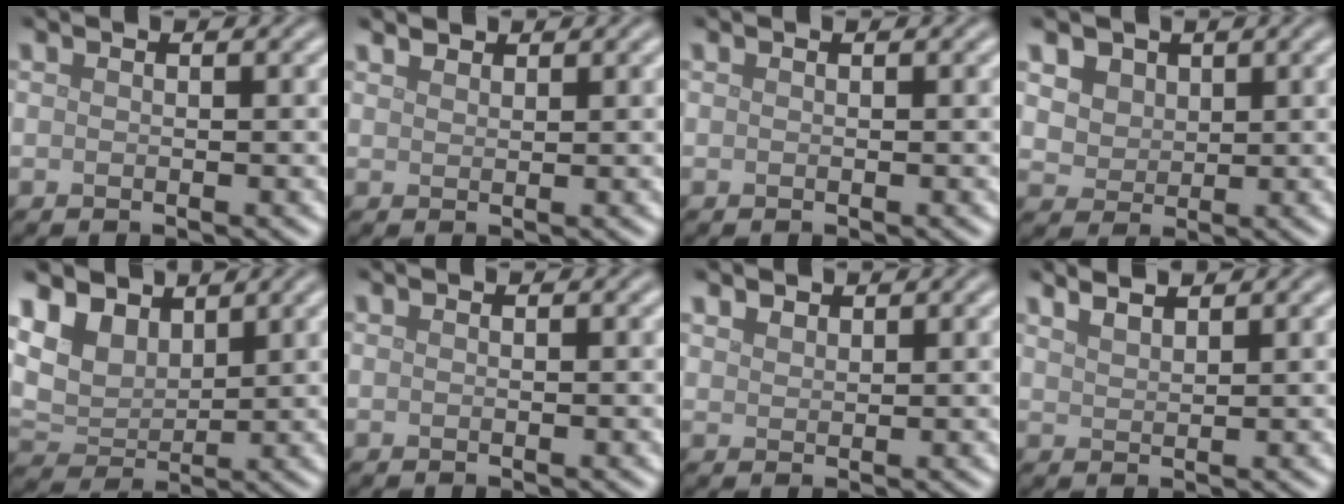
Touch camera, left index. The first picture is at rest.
{"total": 1.3, "force": [1.2, 0.4, 0.2], "torque": [-0.006, -0.002, 0.023]}
{"total": 0.0}
{"total": 4.5, "force": [2.4, 3.3, 1.8], "torque": [-0.050, 0.002, 0.045]}
{"total": 5.6, "force": [3.3, 3.7, 2.5], "torque": [-0.069, 0.003, 0.053]}
{"total": 0.0}
{"total": 1.3, "force": [1.1, 0.6, 0.2], "torque": [-0.006, 0.001, 0.025]}
{"total": 2.4, "force": [2.1, 0.7, 1.0], "torque": [-0.004, 0.011, 0.021]}